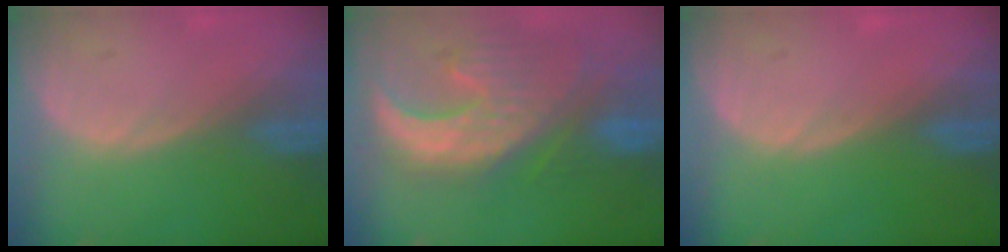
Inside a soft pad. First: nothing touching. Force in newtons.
{"total": 12.9, "press": 11.2, "slide": 6.4}
{"total": 0.0}